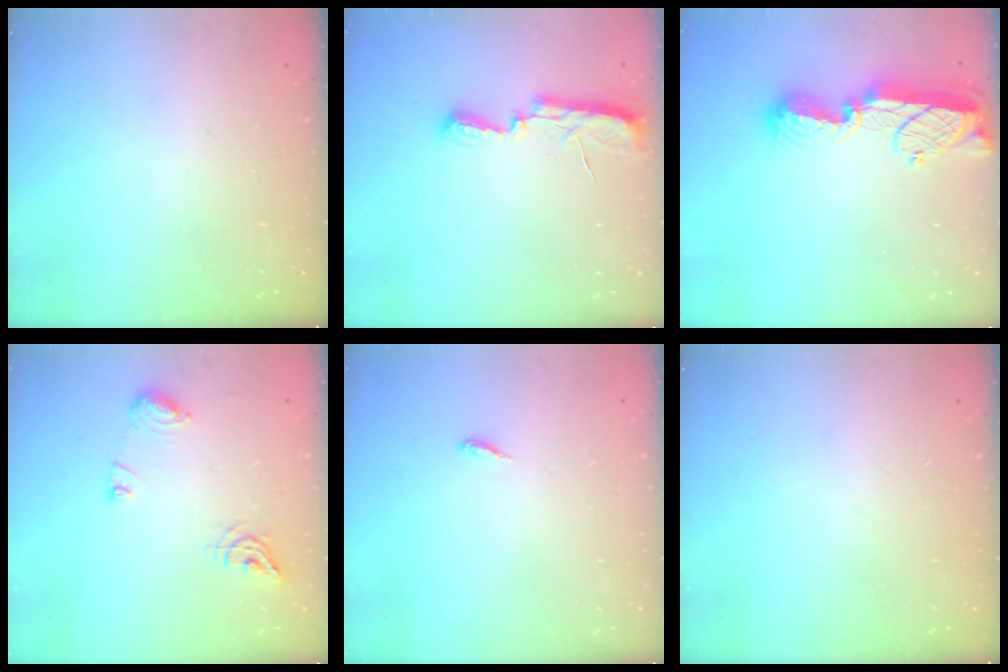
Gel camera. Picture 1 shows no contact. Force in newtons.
{"total": 7.2, "press": 7.2, "slide": 0.7}
{"total": 12.4, "press": 12.4, "slide": 1.0}
{"total": 9.0, "press": 9.0, "slide": 0.7}
{"total": 3.2, "press": 3.2, "slide": 0.2}
{"total": 0.0}